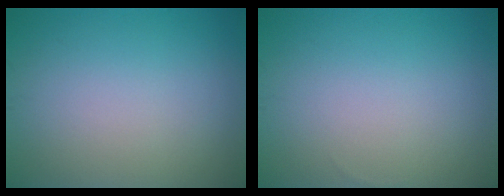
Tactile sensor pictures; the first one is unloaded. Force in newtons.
{"total": 0.0}